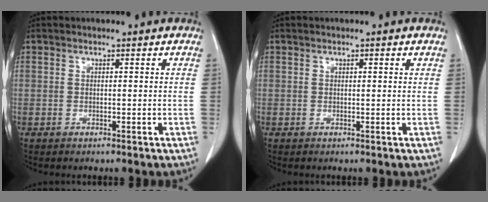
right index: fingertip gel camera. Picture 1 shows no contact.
{"total": 0.6, "force": [0.3, 0.1, 0.5], "torque": [-0.009, 0.001, 0.003]}